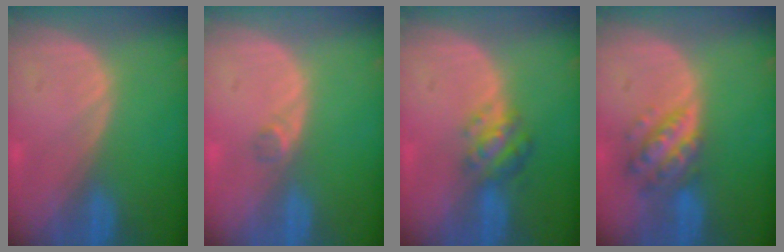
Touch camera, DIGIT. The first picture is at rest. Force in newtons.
{"total": 1.3, "press": 1.1, "slide": 0.7}
{"total": 4.9, "press": 4.5, "slide": 2.0}
{"total": 6.3, "press": 5.7, "slide": 2.8}